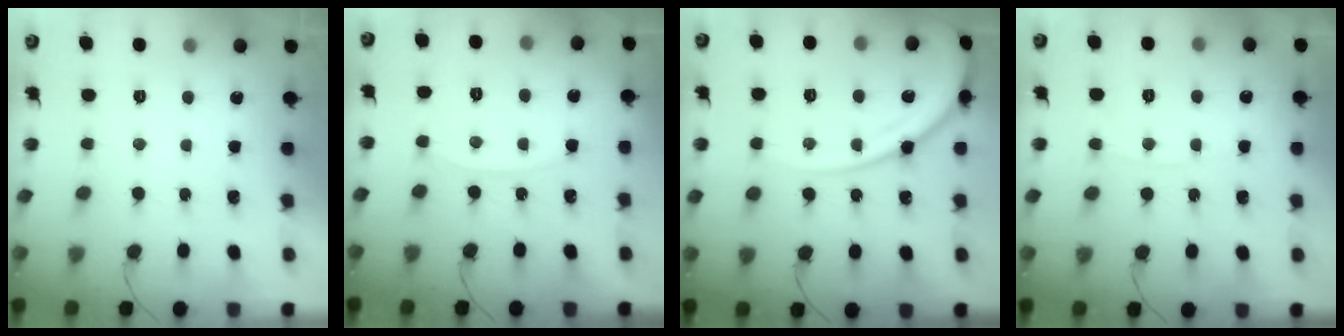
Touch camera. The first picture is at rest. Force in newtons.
{"total": 5.4, "press": 5.4, "slide": 0.7}
{"total": 14.9, "press": 14.8, "slide": 1.7}
{"total": 6.3, "press": 6.2, "slide": 1.0}